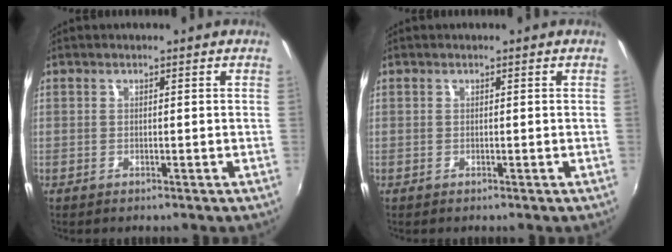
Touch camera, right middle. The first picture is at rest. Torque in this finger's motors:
{"motor_torque": [0.05, -0.24, 0.03, 0.00]}